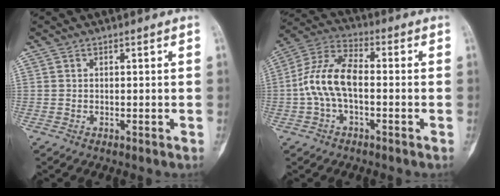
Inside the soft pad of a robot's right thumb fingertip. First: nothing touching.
{"total": 10.9, "force": [-1.2, 5.8, 9.2], "torque": [-0.188, 0.037, -0.031]}